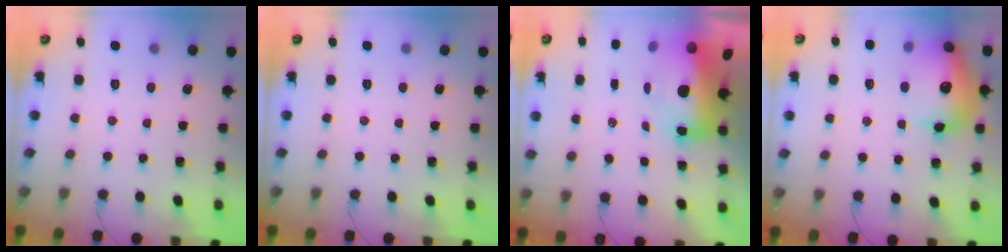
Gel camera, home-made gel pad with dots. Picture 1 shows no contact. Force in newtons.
{"total": 0.0}
{"total": 14.6, "press": 10.5, "slide": 10.1}
{"total": 17.3, "press": 17.0, "slide": 3.0}